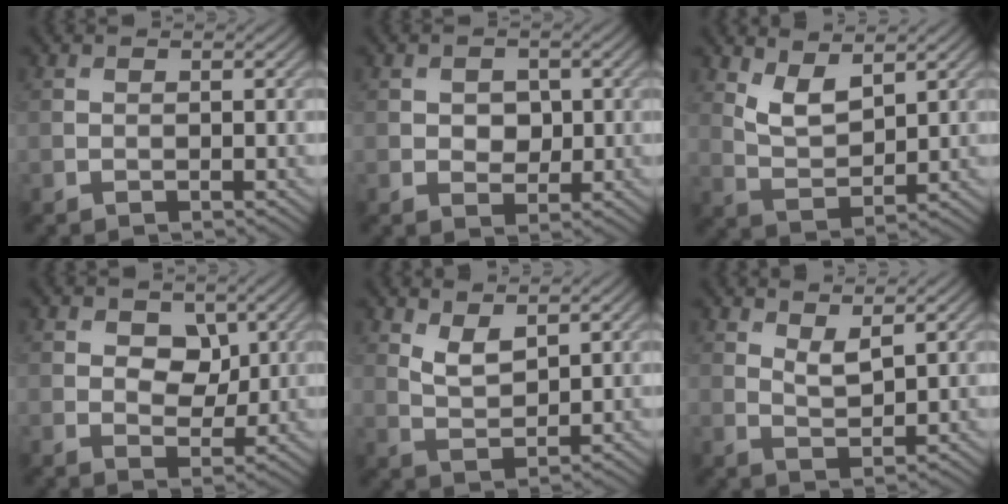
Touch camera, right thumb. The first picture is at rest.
{"total": 2.5, "force": [0.2, 2.1, 1.4], "torque": [-0.030, -0.004, -0.003]}
{"total": 5.1, "force": [3.2, 2.2, 3.3], "torque": [-0.076, -0.011, 0.066]}
{"total": 4.7, "force": [1.6, 3.2, 3.0], "torque": [-0.049, -0.007, 0.015]}
{"total": 3.6, "force": [2.3, 1.5, 2.3], "torque": [-0.054, -0.011, 0.049]}
{"total": 2.9, "force": [2.0, 0.9, 1.9], "torque": [-0.040, -0.009, 0.041]}